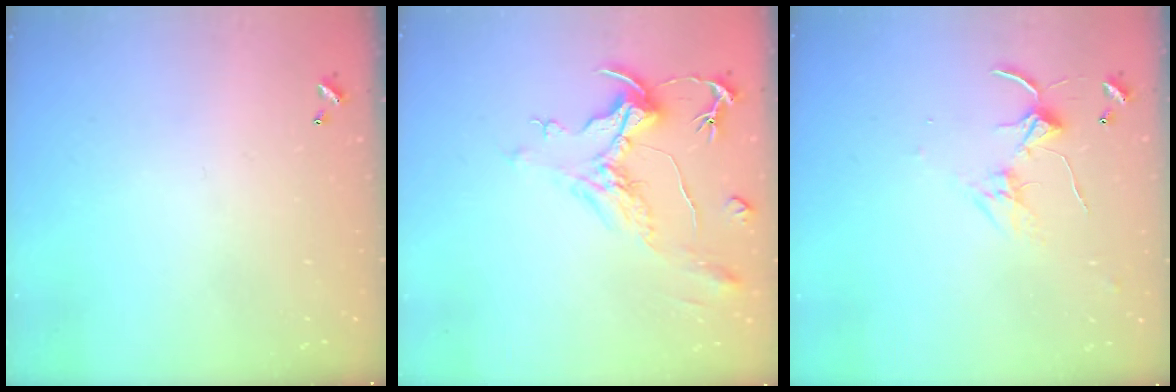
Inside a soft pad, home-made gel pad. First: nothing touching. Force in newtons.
{"total": 2.0, "press": 1.6, "slide": 1.2}
{"total": 2.7, "press": 2.7, "slide": 0.4}